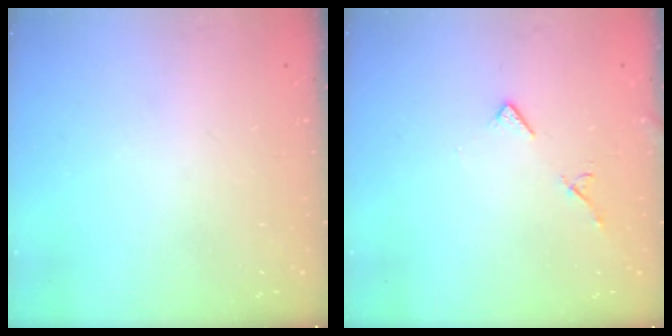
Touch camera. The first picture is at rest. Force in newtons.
{"total": 6.5, "press": 6.4, "slide": 0.9}